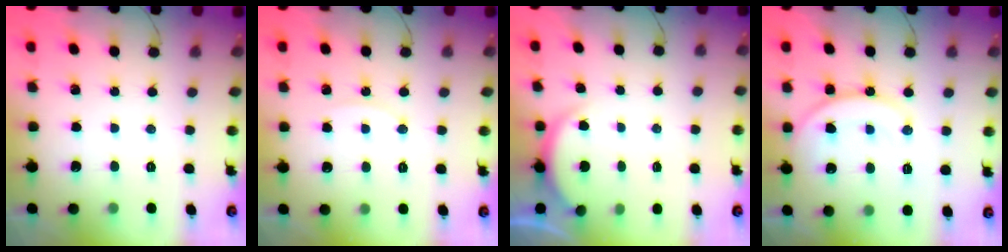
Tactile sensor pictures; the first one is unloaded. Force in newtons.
{"total": 5.9, "press": 5.9, "slide": 0.2}
{"total": 1.9, "press": 1.9, "slide": 0.5}
{"total": 15.2, "press": 15.1, "slide": 1.8}